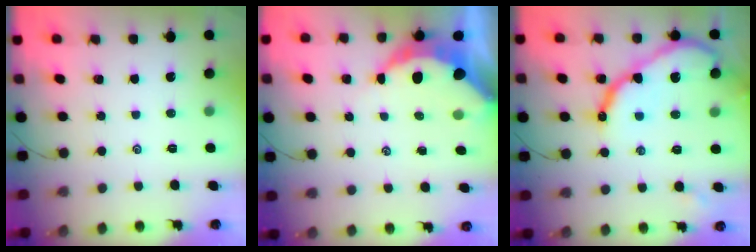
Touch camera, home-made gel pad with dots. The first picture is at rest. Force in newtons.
{"total": 8.6, "press": 8.6, "slide": 0.5}
{"total": 13.6, "press": 13.6, "slide": 1.3}